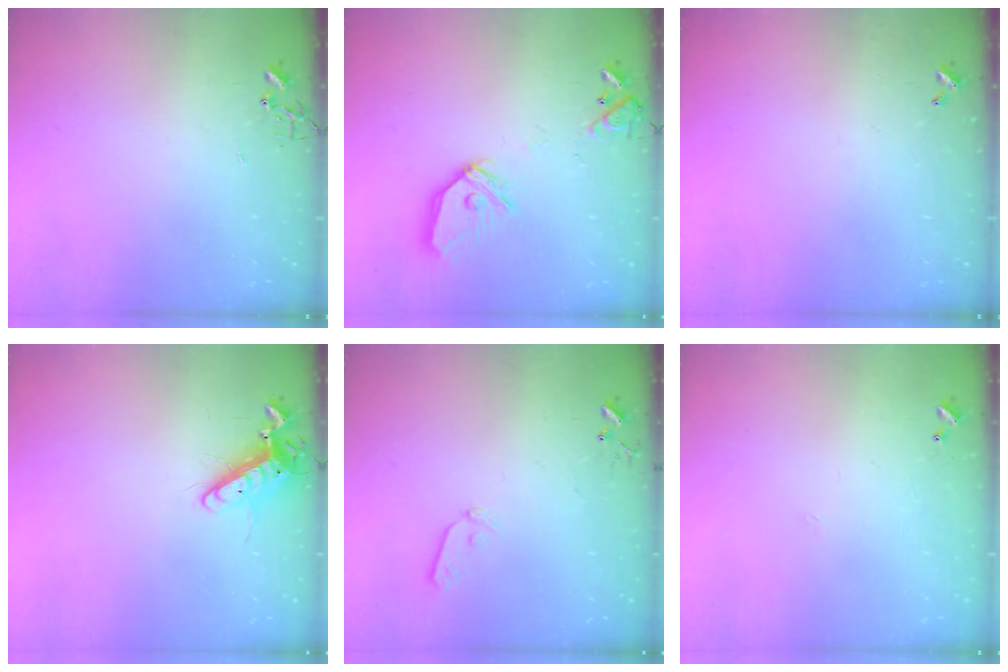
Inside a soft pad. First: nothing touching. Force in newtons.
{"total": 14.7, "press": 14.6, "slide": 1.9}
{"total": 0.0}
{"total": 11.2, "press": 11.1, "slide": 1.4}
{"total": 5.9, "press": 5.8, "slide": 0.6}
{"total": 4.5, "press": 4.4, "slide": 0.4}